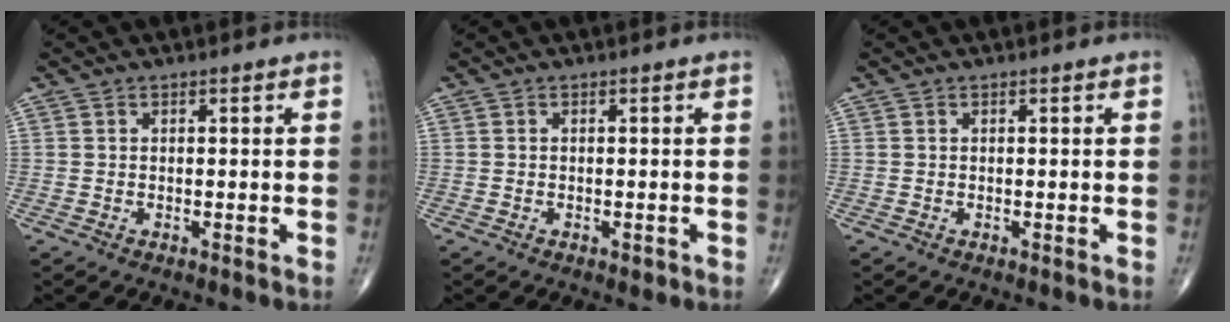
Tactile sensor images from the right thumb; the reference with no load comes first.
{"total": 0.9, "force": [-0.4, 0.5, 0.7], "torque": [-0.009, -0.002, -0.005]}
{"total": 0.0}